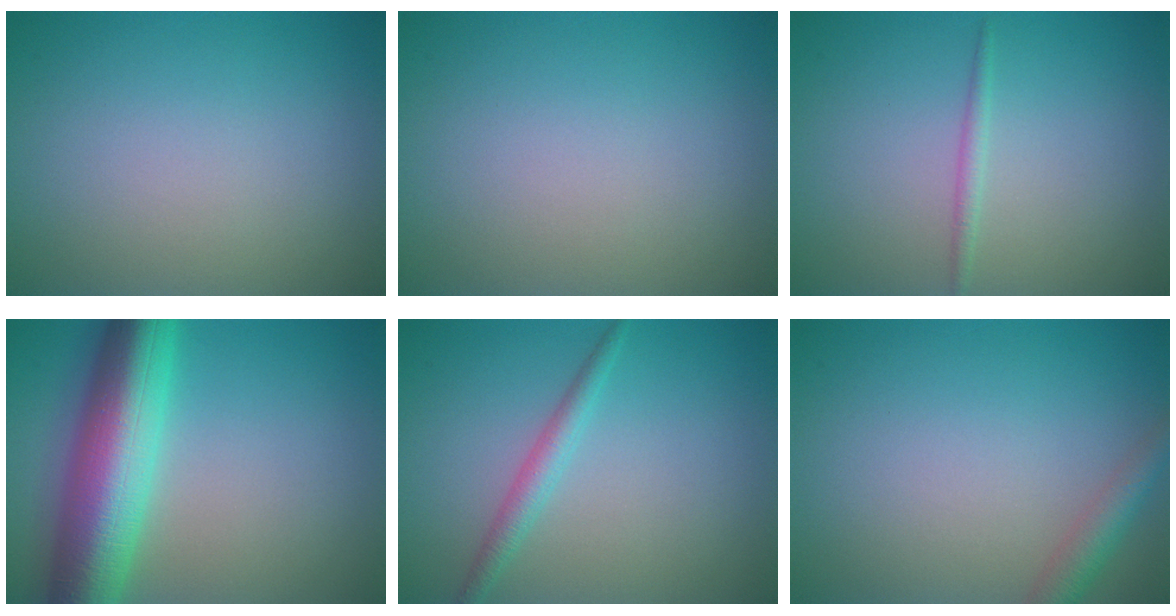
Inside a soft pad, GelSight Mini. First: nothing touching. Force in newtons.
{"total": 0.0}
{"total": 1.0, "press": 1.0, "slide": 0.0}
{"total": 10.9, "press": 10.9, "slide": 0.1}
{"total": 2.0, "press": 2.0, "slide": 0.1}
{"total": 2.4, "press": 2.4, "slide": 0.1}